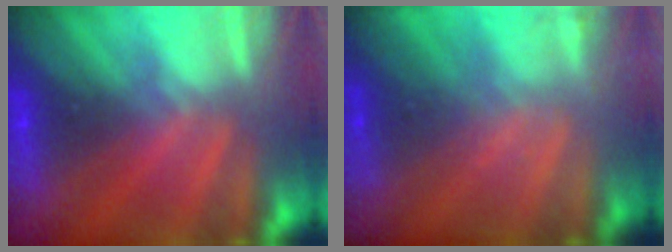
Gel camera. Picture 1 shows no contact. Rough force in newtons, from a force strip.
{"total": 1.9}